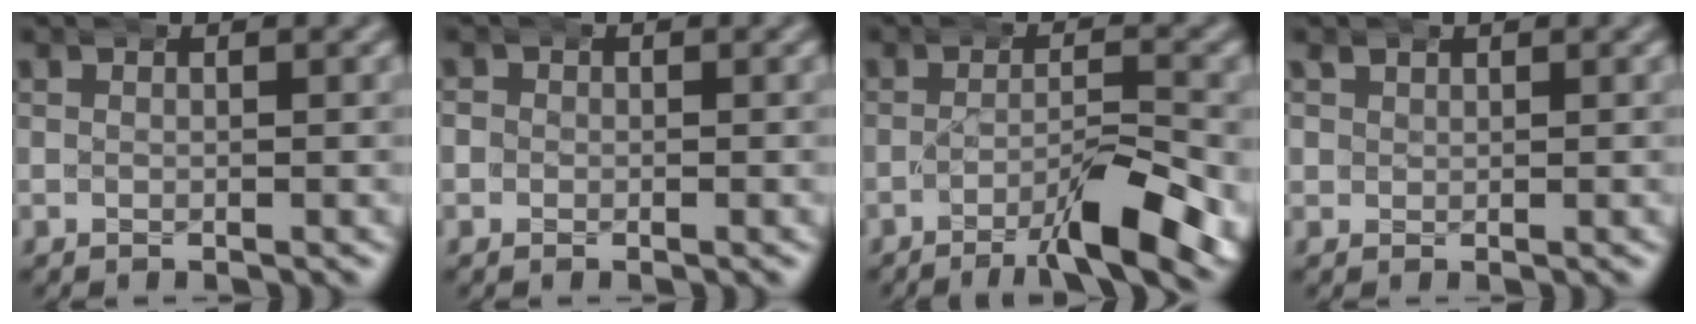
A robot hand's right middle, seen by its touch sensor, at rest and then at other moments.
{"total": 1.6, "force": [-0.1, 1.5, 0.5], "torque": [-0.013, 0.004, -0.005]}
{"total": 5.7, "force": [-2.9, 1.0, 4.9], "torque": [-0.070, -0.007, -0.048]}
{"total": 0.9, "force": [0.7, 0.6, 0.0], "torque": [-0.002, 0.000, 0.018]}